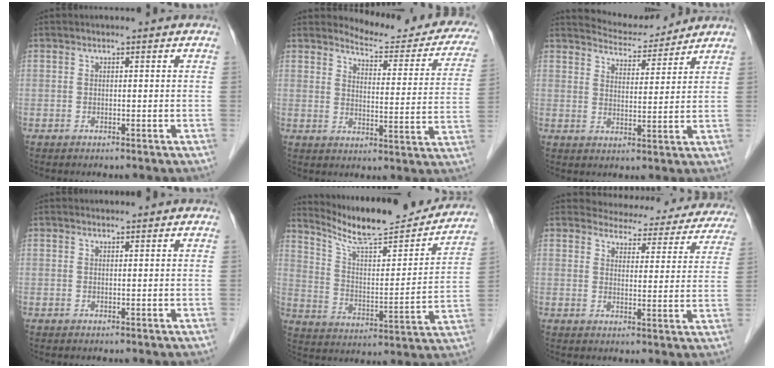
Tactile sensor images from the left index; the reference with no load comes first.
{"total": 15.7, "force": [14.7, 3.2, 4.5], "torque": [-0.035, -0.060, 0.155]}
{"total": 7.7, "force": [7.5, 1.2, 1.0], "torque": [-0.024, 0.010, 0.119]}
{"total": 0.6, "force": [0.6, 0.0, 0.0], "torque": [-0.009, 0.002, 0.011]}
{"total": 22.0, "force": [20.1, 2.4, 8.7], "torque": [-0.138, -0.033, 0.289]}
{"total": 17.4, "force": [16.4, 5.2, 3.0], "torque": [-0.013, -0.028, 0.168]}